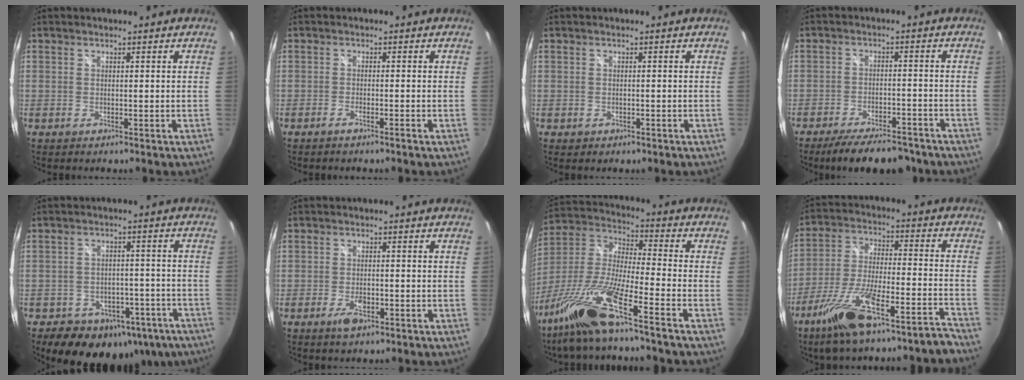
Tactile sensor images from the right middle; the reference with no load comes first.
{"total": 1.5, "force": [-1.2, -0.3, 0.9], "torque": [-0.025, 0.001, -0.025]}
{"total": 1.3, "force": [-0.6, 1.0, 0.5], "torque": [-0.010, -0.003, -0.007]}
{"total": 12.1, "force": [-10.0, 3.5, 5.8], "torque": [-0.118, -0.014, -0.147]}
{"total": 17.8, "force": [-11.5, 11.3, 7.5], "torque": [-0.147, 0.018, -0.122]}
{"total": 3.4, "force": [-1.8, 1.5, 2.4], "torque": [-0.052, -0.004, -0.032]}
{"total": 17.2, "force": [-11.9, 0.3, 12.4], "torque": [-0.253, -0.028, -0.234]}
{"total": 17.6, "force": [-13.8, 1.5, 10.8], "torque": [-0.211, -0.023, -0.227]}